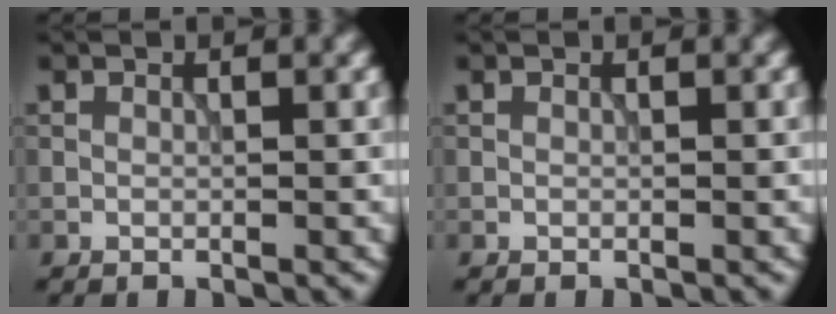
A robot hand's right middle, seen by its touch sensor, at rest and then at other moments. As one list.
[{"total": 0.0}]